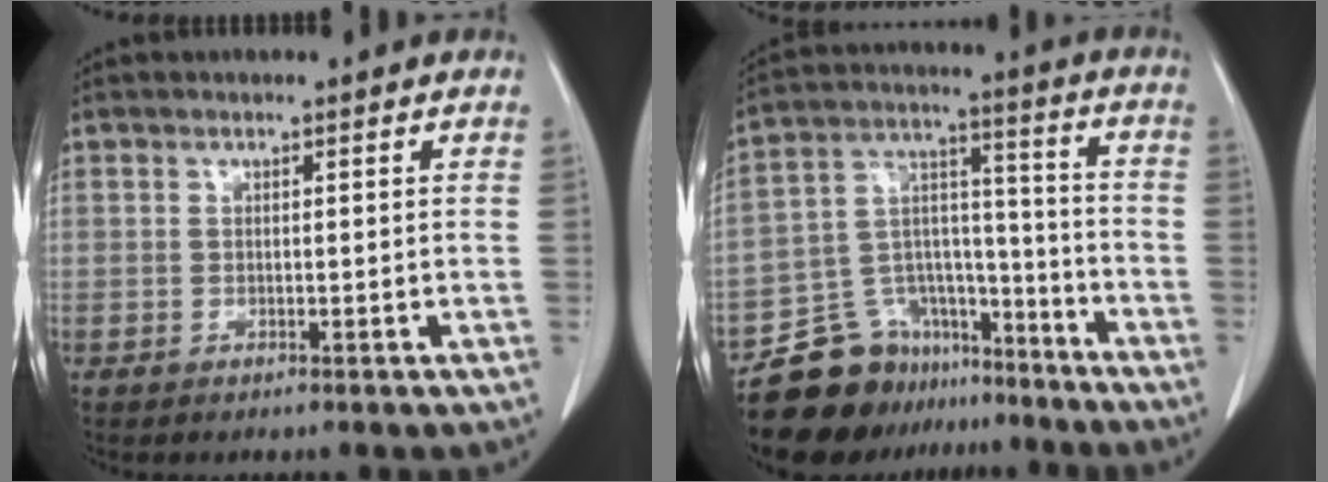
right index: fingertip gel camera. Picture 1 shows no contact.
{"total": 14.5, "force": [-11.8, 7.8, 3.0], "torque": [-0.045, 0.072, -0.198]}